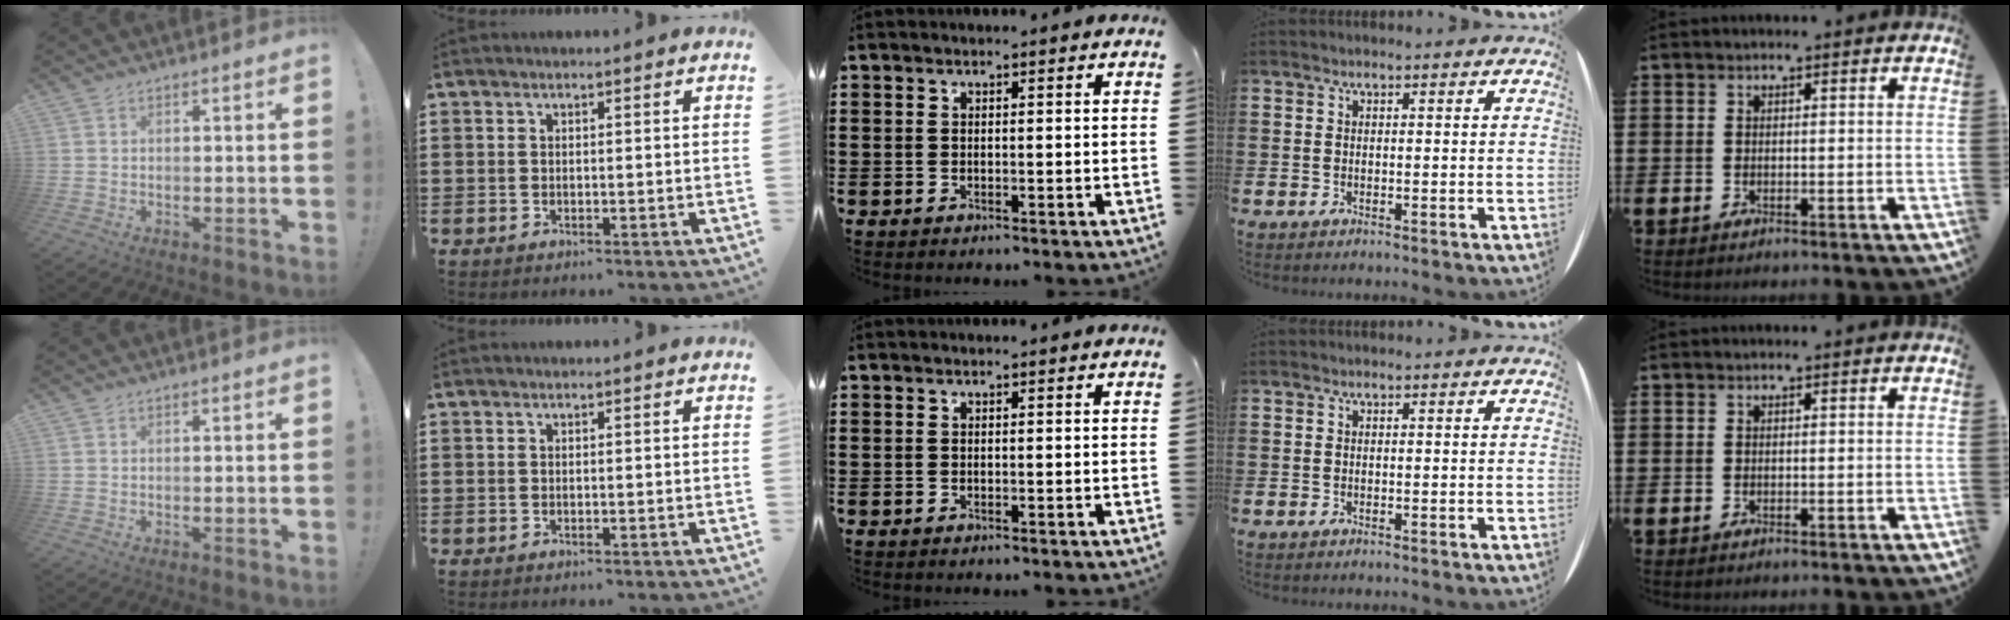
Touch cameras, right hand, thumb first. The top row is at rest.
{}